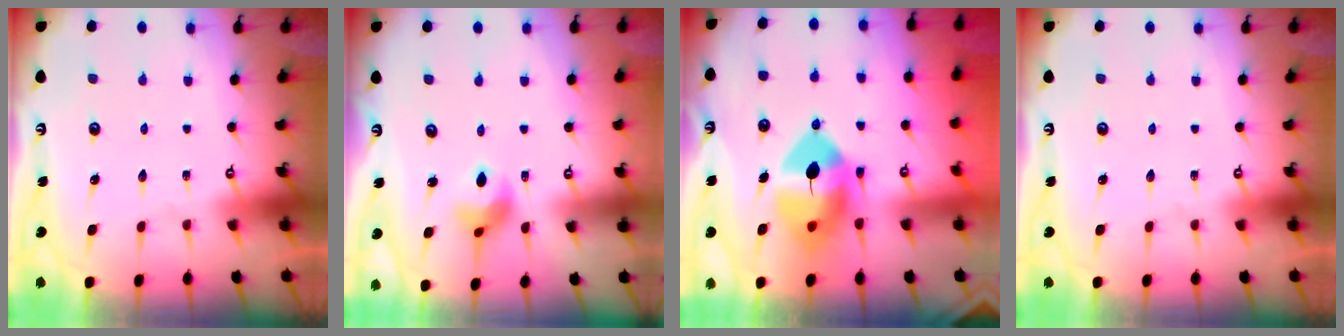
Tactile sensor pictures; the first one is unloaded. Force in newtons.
{"total": 7.7, "press": 7.7, "slide": 0.9}
{"total": 12.6, "press": 12.4, "slide": 2.3}
{"total": 0.0}